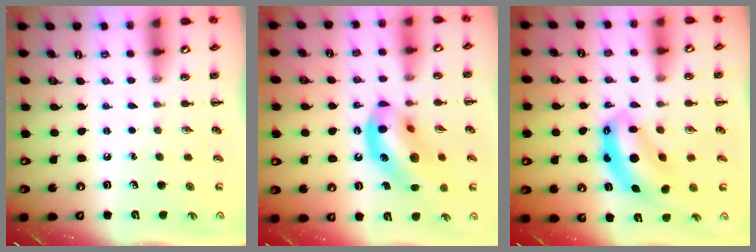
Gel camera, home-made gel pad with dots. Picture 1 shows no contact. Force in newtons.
{"total": 14.9, "press": 14.4, "slide": 3.9}
{"total": 8.3, "press": 8.0, "slide": 2.1}